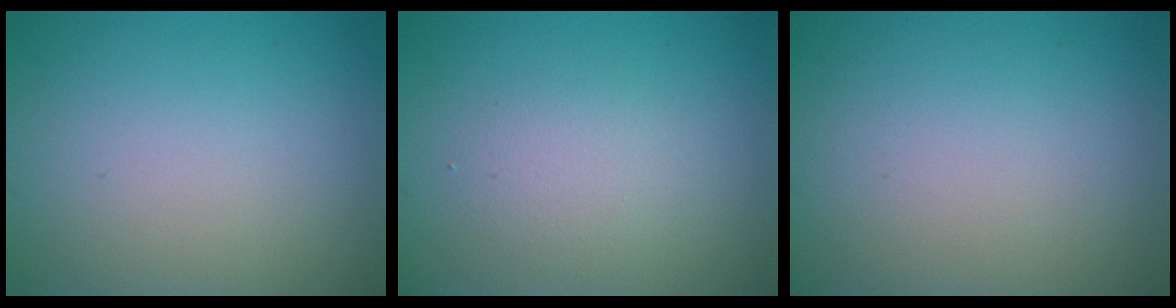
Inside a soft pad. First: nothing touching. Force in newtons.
{"total": 2.1, "press": 2.1, "slide": 0.1}
{"total": 0.0}